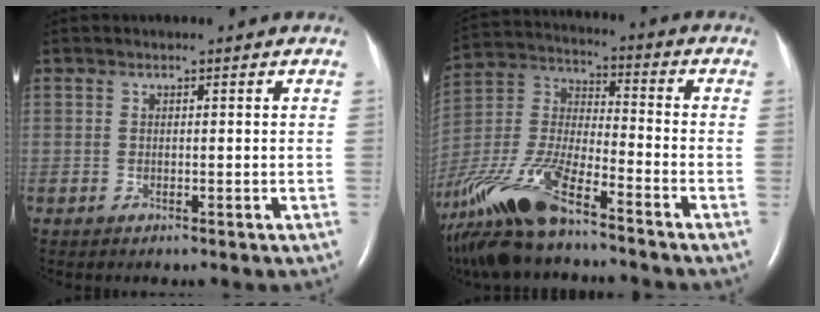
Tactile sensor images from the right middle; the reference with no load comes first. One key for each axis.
{"total": 19.9, "fx": -14.6, "fy": 4.5, "fz": 12.8, "tx": -0.322, "ty": -0.035, "tz": -0.280}